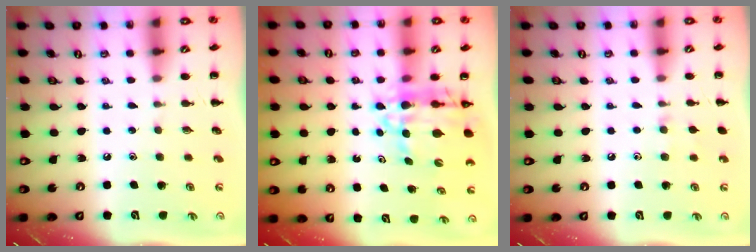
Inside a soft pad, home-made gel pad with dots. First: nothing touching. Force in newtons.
{"total": 10.4, "press": 9.7, "slide": 3.5}
{"total": 5.7, "press": 5.5, "slide": 1.7}